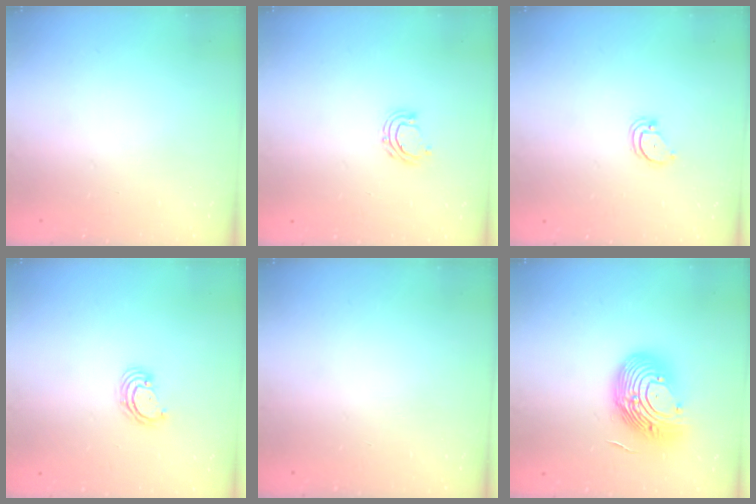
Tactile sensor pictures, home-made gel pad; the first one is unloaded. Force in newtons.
{"total": 4.9, "press": 4.9, "slide": 0.5}
{"total": 3.0, "press": 3.0, "slide": 0.2}
{"total": 3.8, "press": 3.8, "slide": 0.2}
{"total": 0.0}
{"total": 16.3, "press": 15.8, "slide": 4.1}